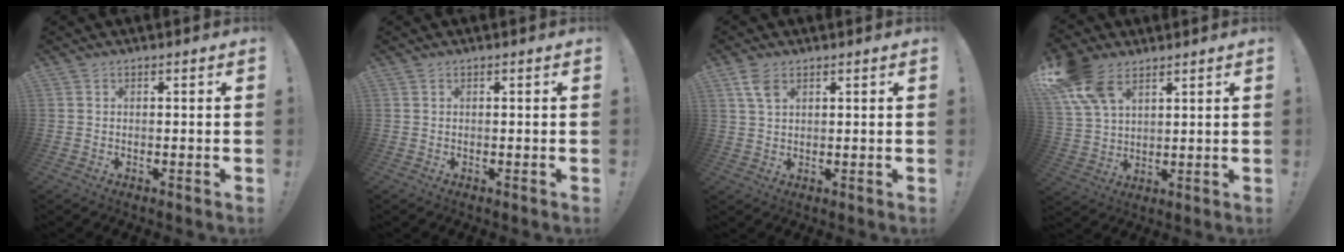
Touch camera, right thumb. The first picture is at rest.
{"total": 0.0}
{"total": 4.8, "force": [2.5, 2.4, 3.3], "torque": [-0.064, -0.004, 0.048]}
{"total": 12.7, "force": [7.5, 7.2, 7.3], "torque": [-0.152, -0.033, 0.147]}